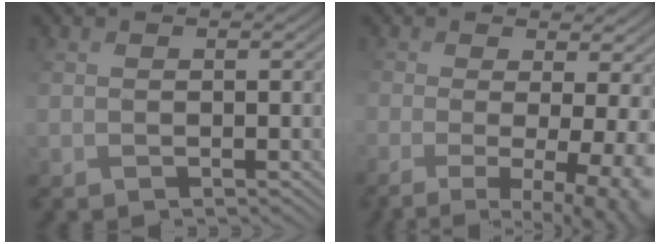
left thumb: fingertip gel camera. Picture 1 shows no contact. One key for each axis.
{"total": 12.1, "fx": -3.2, "fy": 5.2, "fz": 10.4, "tx": -0.155, "ty": -0.027, "tz": -0.008}